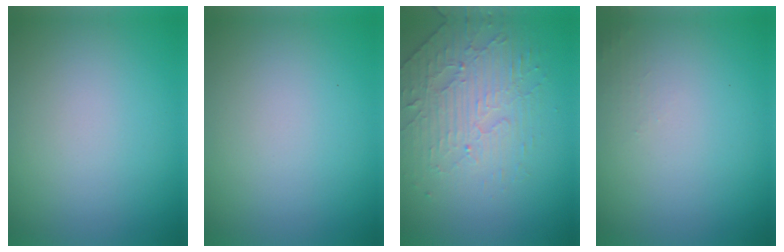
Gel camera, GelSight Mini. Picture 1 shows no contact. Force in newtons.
{"total": 0.0}
{"total": 4.5, "press": 3.3, "slide": 3.1}
{"total": 0.7, "press": 0.6, "slide": 0.1}